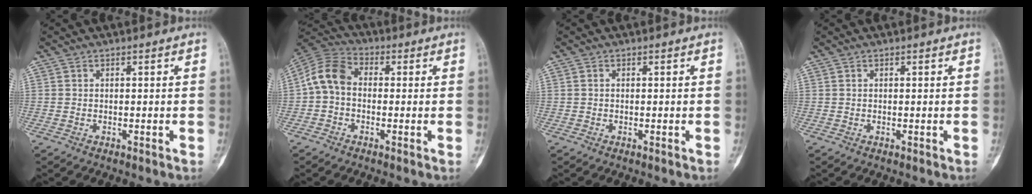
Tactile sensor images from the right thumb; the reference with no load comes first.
{"total": 8.4, "force": [-0.4, 6.0, 5.8], "torque": [-0.105, 0.024, -0.023]}
{"total": 0.0}
{"total": 0.0}